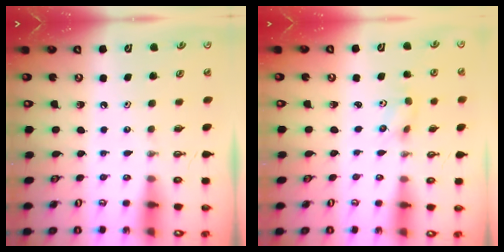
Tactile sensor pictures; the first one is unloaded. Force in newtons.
{"total": 2.3, "press": 2.0, "slide": 1.1}